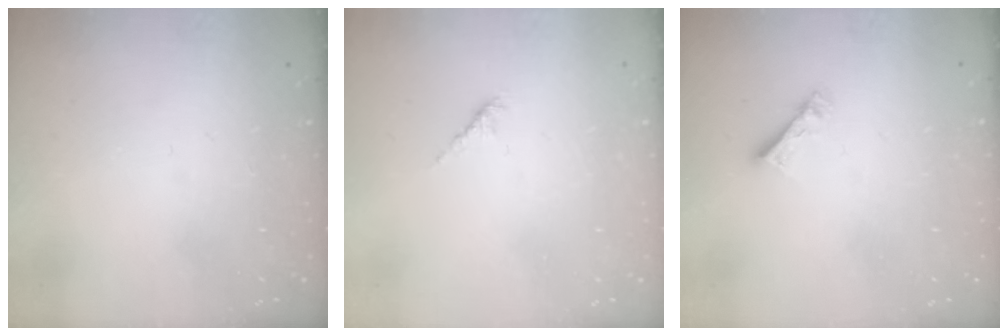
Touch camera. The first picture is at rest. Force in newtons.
{"total": 2.6, "press": 2.4, "slide": 0.7}
{"total": 4.6, "press": 4.6, "slide": 0.4}